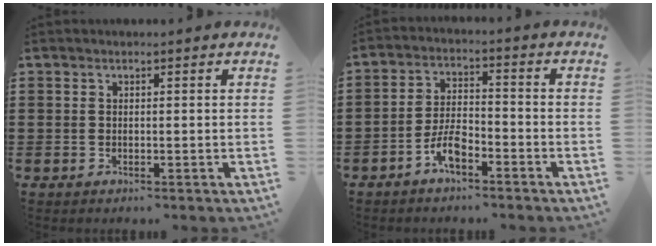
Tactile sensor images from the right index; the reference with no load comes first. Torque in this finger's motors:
{"motor_torque": [1.39, 0.75, 0.57, 0.06]}